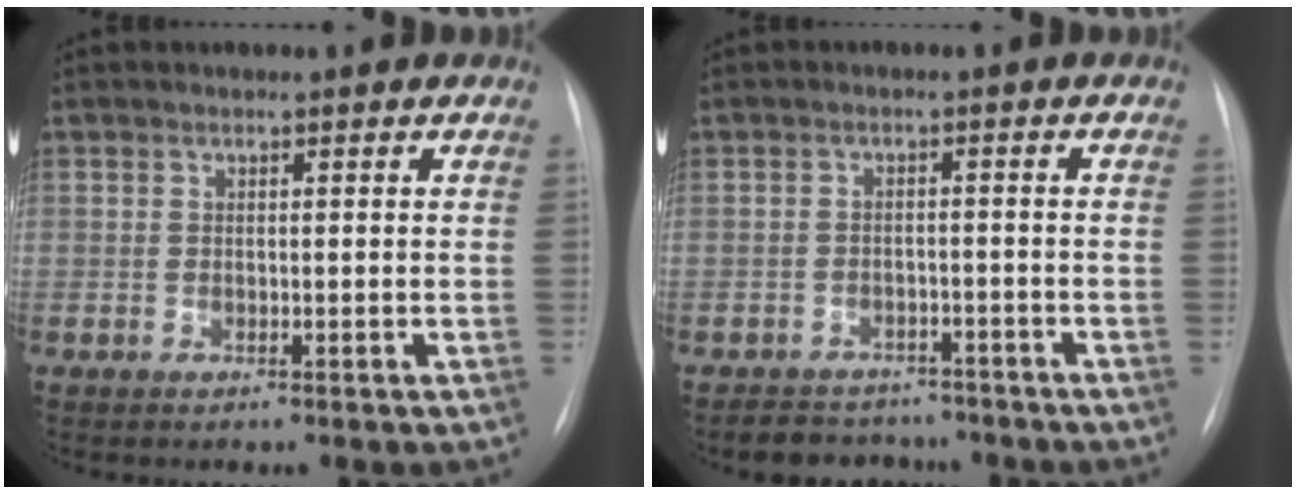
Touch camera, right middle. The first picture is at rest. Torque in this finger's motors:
{"motor_torque": [0.34, -0.42, 0.00, 0.00]}